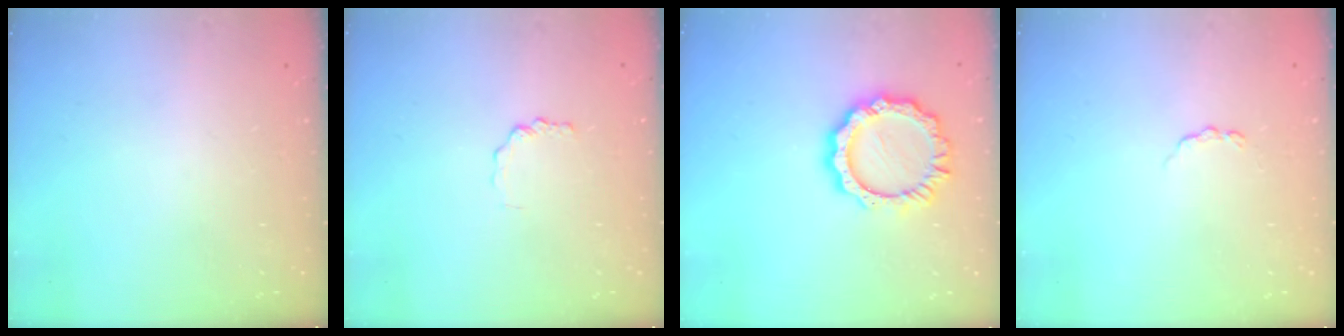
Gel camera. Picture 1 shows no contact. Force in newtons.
{"total": 1.8, "press": 1.8, "slide": 0.3}
{"total": 11.4, "press": 11.3, "slide": 0.8}
{"total": 3.0, "press": 3.0, "slide": 0.4}